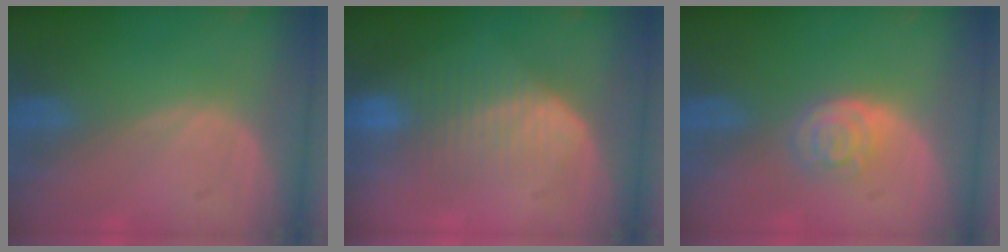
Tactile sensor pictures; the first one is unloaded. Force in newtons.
{"total": 7.1, "press": 6.9, "slide": 1.6}
{"total": 4.3, "press": 3.8, "slide": 2.0}